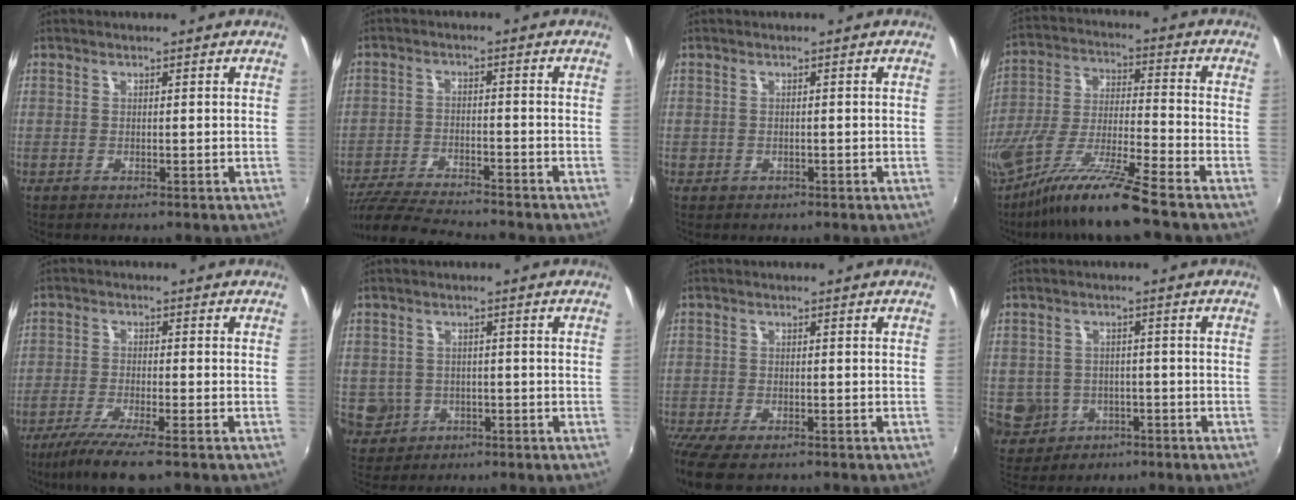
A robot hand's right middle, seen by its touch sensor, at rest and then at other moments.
{"total": 13.4, "force": [-12.1, 1.3, 5.6], "torque": [-0.129, -0.018, -0.208]}
{"total": 1.2, "force": [-0.5, 1.0, 0.2], "torque": [-0.005, -0.003, -0.006]}
{"total": 14.5, "force": [-10.7, -0.4, 9.8], "torque": [-0.196, -0.030, -0.199]}
{"total": 8.5, "force": [-6.1, 0.7, 5.9], "torque": [-0.135, -0.027, -0.110]}
{"total": 6.4, "force": [-1.4, 6.1, 1.6], "torque": [-0.050, 0.002, -0.009]}
{"total": 8.1, "force": [-6.3, 2.5, 4.6], "torque": [-0.115, -0.040, -0.113]}
{"total": 8.5, "force": [-2.5, 7.7, 2.4], "torque": [-0.080, 0.006, -0.022]}